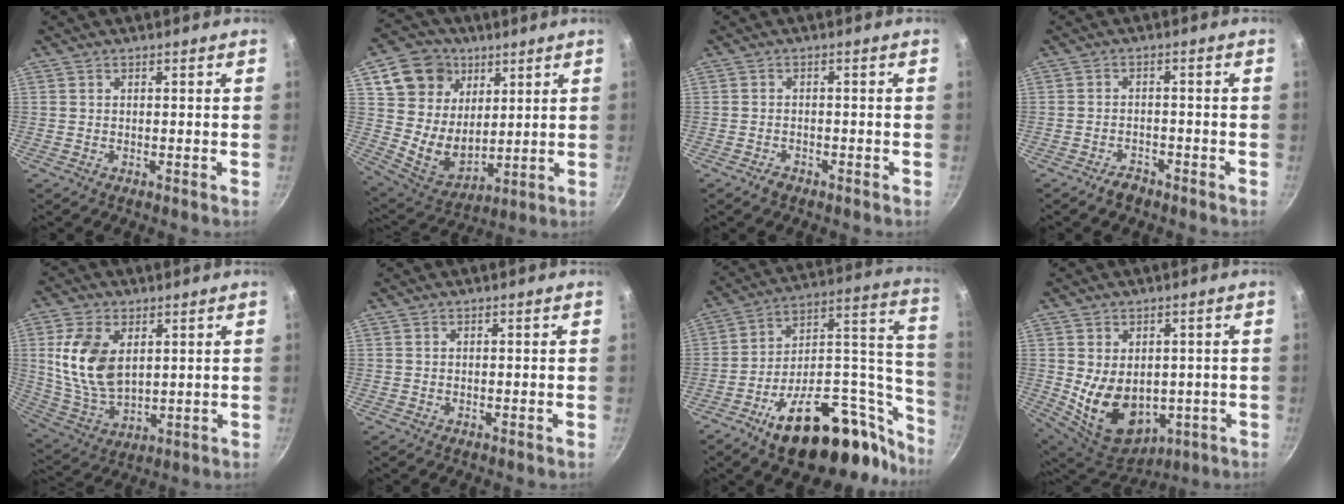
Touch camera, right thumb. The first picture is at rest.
{"total": 16.3, "force": [6.9, 13.0, 7.0], "torque": [-0.087, -0.031, 0.136]}
{"total": 1.9, "force": [-1.4, 1.0, 0.7], "torque": [-0.012, 0.015, -0.022]}
{"total": 3.0, "force": [-2.4, 1.5, 0.9], "torque": [-0.007, 0.028, -0.035]}
{"total": 13.3, "force": [3.2, 8.3, 10.0], "torque": [-0.183, -0.021, 0.074]}
{"total": 0.0}
{"total": 31.4, "force": [-17.3, 15.3, 21.2], "torque": [-0.232, 0.118, -0.257]}
{"total": 13.8, "force": [-0.8, 9.9, 9.6], "torque": [-0.136, -0.022, 0.021]}